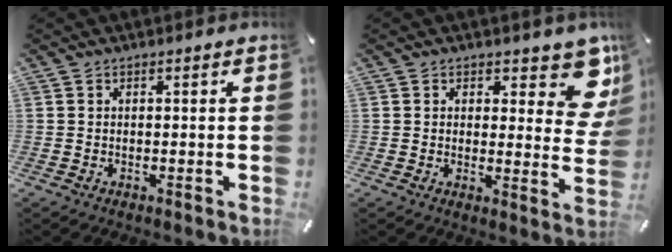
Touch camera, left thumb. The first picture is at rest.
{"total": 10.9, "force": [6.2, 5.3, 7.1], "torque": [-0.058, -0.047, 0.105]}